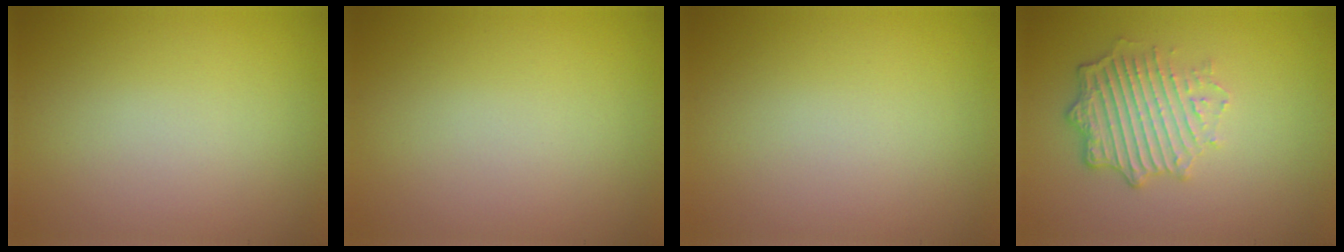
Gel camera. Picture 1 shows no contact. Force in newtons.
{"total": 0.0}
{"total": 0.0}
{"total": 4.8, "press": 3.7, "slide": 3.1}